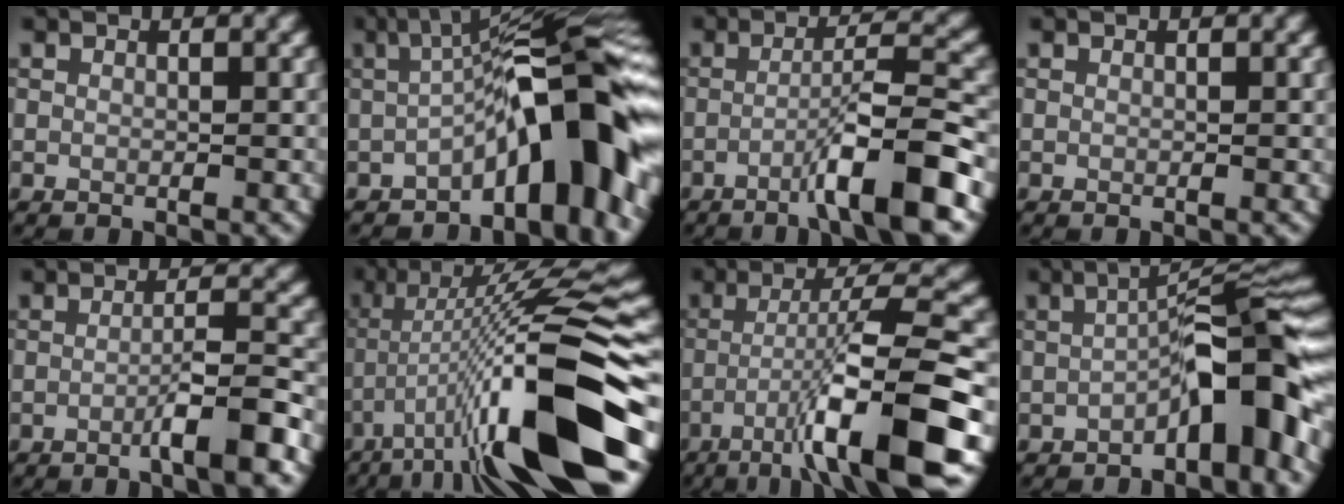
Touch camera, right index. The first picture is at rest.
{"total": 11.5, "force": [-3.3, 2.9, 10.6], "torque": [-0.135, 0.026, -0.060]}
{"total": 7.2, "force": [-3.4, 0.8, 6.3], "torque": [-0.092, 0.017, -0.068]}
{"total": 0.0}
{"total": 4.5, "force": [-2.0, 0.5, 4.0], "torque": [-0.054, 0.015, -0.045]}
{"total": 14.4, "force": [-5.2, 2.5, 13.2], "torque": [-0.220, 0.010, -0.081]}
{"total": 10.8, "force": [-5.1, 1.3, 9.4], "torque": [-0.145, 0.019, -0.082]}
{"total": 7.7, "force": [-2.8, 1.7, 7.0], "torque": [-0.092, 0.027, -0.052]}